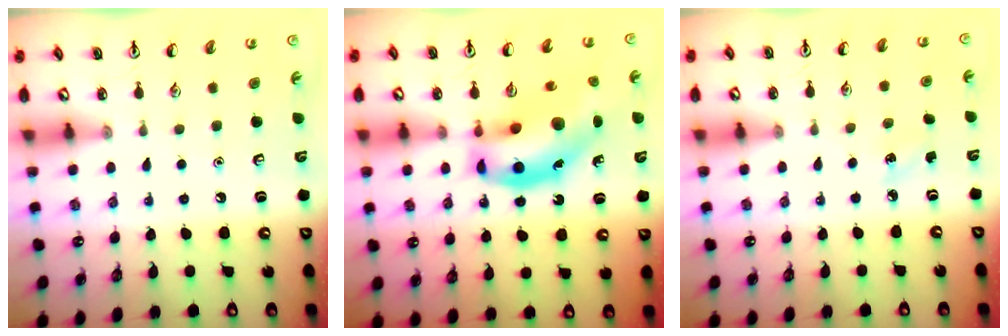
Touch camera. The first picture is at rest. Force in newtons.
{"total": 17.6, "press": 17.2, "slide": 3.8}
{"total": 2.8, "press": 2.6, "slide": 1.0}